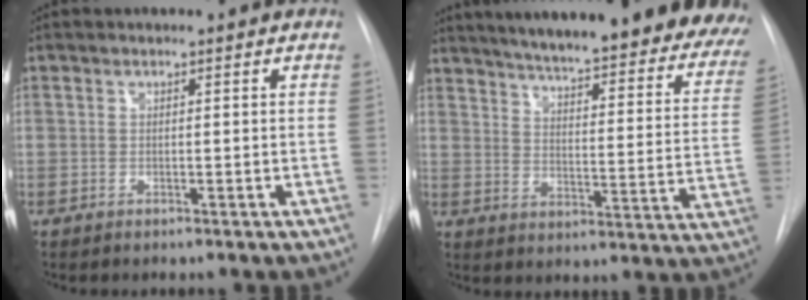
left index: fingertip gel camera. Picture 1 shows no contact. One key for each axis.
{"total": 33.0, "fx": 28.7, "fy": 4.9, "fz": 15.5, "tx": -0.190, "ty": -0.096, "tz": 0.344}